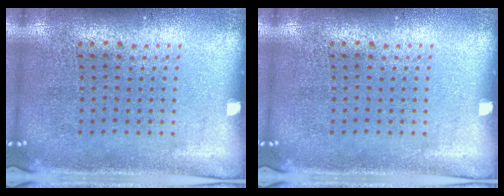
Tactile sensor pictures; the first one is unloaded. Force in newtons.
{"total": 0.0}